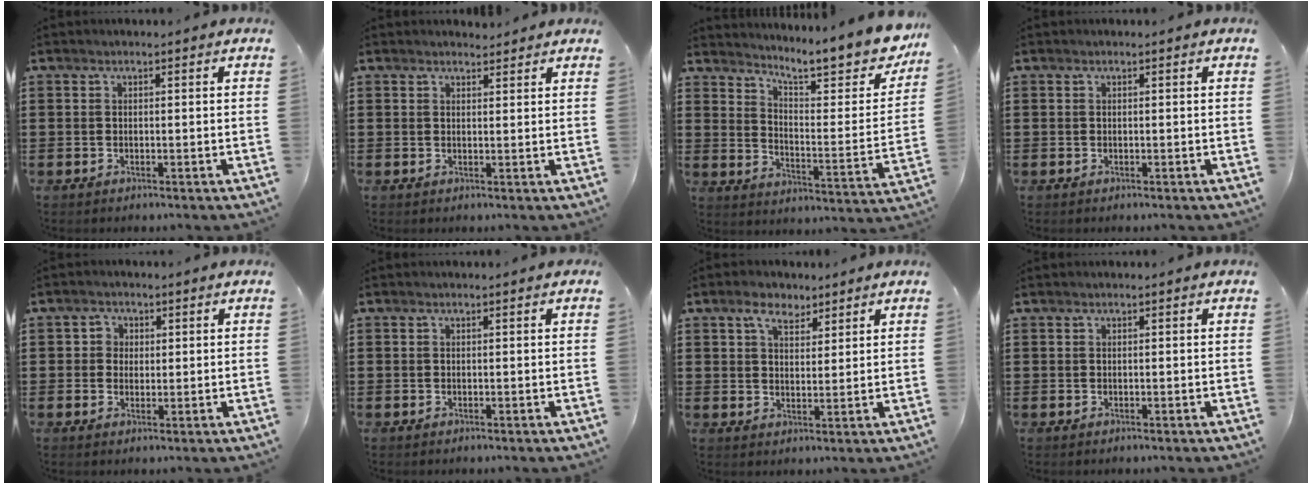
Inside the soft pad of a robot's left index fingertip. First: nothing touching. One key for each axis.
{"total": 1.5, "fx": 1.5, "fy": 0.4, "fz": 0.0, "tx": 0.004, "ty": 0.000, "tz": 0.027}
{"total": 8.6, "fx": 7.3, "fy": 1.4, "fz": 4.3, "tx": -0.085, "ty": -0.060, "tz": 0.114}
{"total": 0.0}
{"total": 2.2, "fx": 0.5, "fy": 2.1, "fz": 0.5, "tx": -0.020, "ty": 0.009, "tz": 0.006}
{"total": 0.0}
{"total": 4.7, "fx": 3.3, "fy": 2.6, "fz": 2.0, "tx": -0.045, "ty": 0.009, "tz": 0.060}
{"total": 0.0}